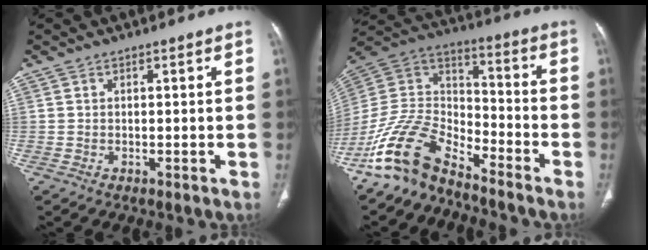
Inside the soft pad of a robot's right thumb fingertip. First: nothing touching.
{"total": 13.6, "force": [-11.0, 5.7, 5.6], "torque": [-0.097, 0.091, -0.221]}